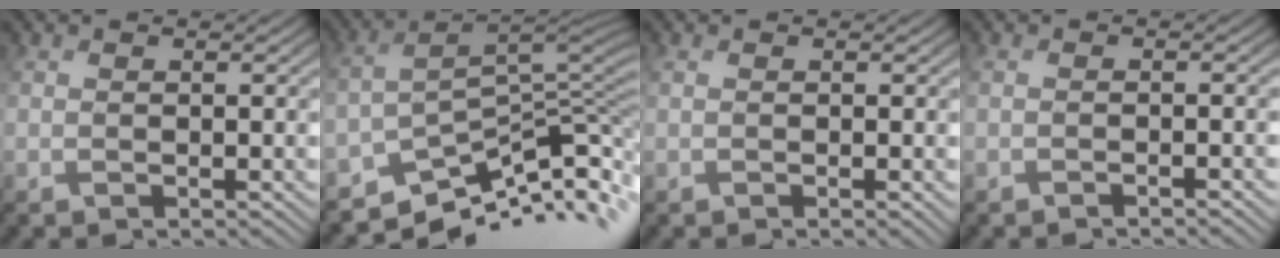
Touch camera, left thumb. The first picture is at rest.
{"total": 9.7, "force": [-7.4, 2.9, 5.5], "torque": [-0.100, 0.017, -0.130]}
{"total": 0.8, "force": [0.0, -0.1, 0.8], "torque": [-0.009, 0.005, -0.001]}
{"total": 1.1, "force": [-0.9, -0.4, 0.4], "torque": [0.001, 0.010, -0.021]}